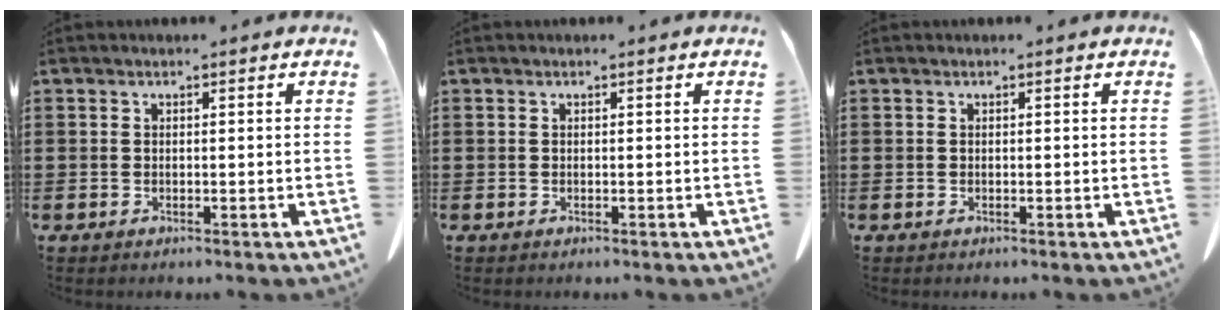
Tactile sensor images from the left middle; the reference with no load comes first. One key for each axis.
{"total": 0.0}
{"total": 0.0}